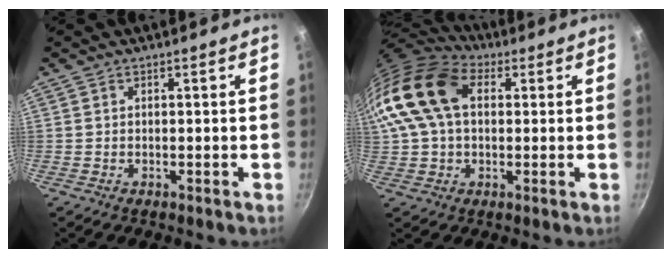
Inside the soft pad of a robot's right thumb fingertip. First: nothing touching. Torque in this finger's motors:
{"motor_torque": [0.88, 4.13, 1.17, -0.87, 0.25]}